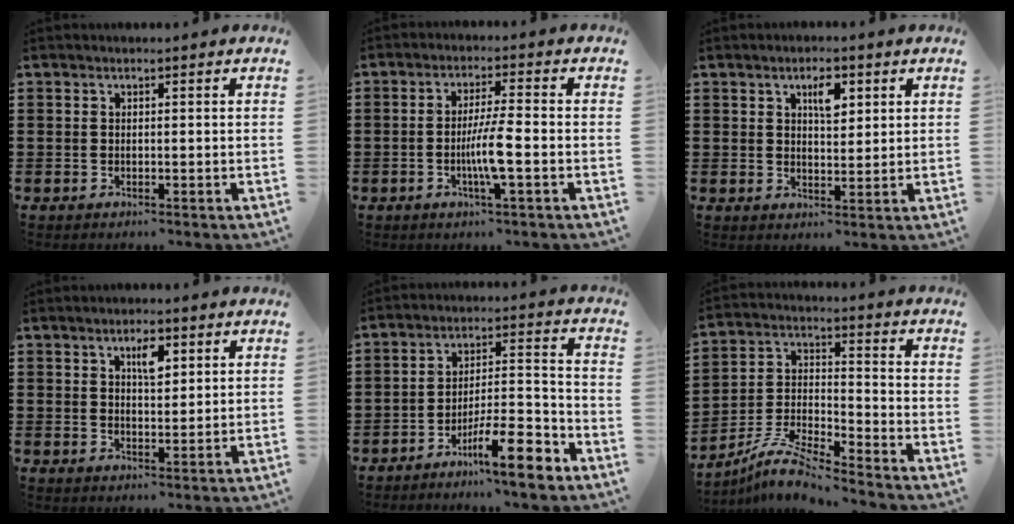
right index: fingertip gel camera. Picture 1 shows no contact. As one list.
[{"total": 5.8, "force": [-1.6, 0.2, 5.6], "torque": [-0.109, -0.010, -0.034]}, {"total": 4.1, "force": [1.9, 1.8, 3.1], "torque": [-0.045, -0.001, 0.027]}, {"total": 4.0, "force": [1.9, 1.6, 3.1], "torque": [-0.051, 0.001, 0.028]}, {"total": 11.0, "force": [-8.0, 2.1, 7.3], "torque": [-0.115, 0.023, -0.143]}, {"total": 8.1, "force": [-7.6, 0.3, 2.7], "torque": [-0.069, 0.001, -0.154]}]